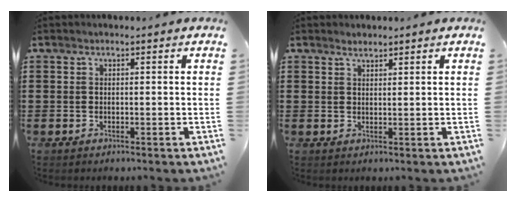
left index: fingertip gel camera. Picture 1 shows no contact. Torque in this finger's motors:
{"motor_torque": [0.34, -0.34, 0.09, 0.02]}